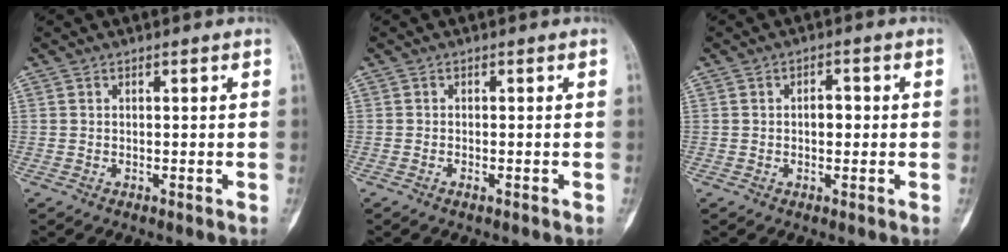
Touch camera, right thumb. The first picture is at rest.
{"total": 0.9, "force": [-0.5, 0.3, 0.6], "torque": [-0.013, 0.002, -0.009]}
{"total": 2.9, "force": [-0.1, 1.8, 2.2], "torque": [-0.021, 0.008, -0.003]}